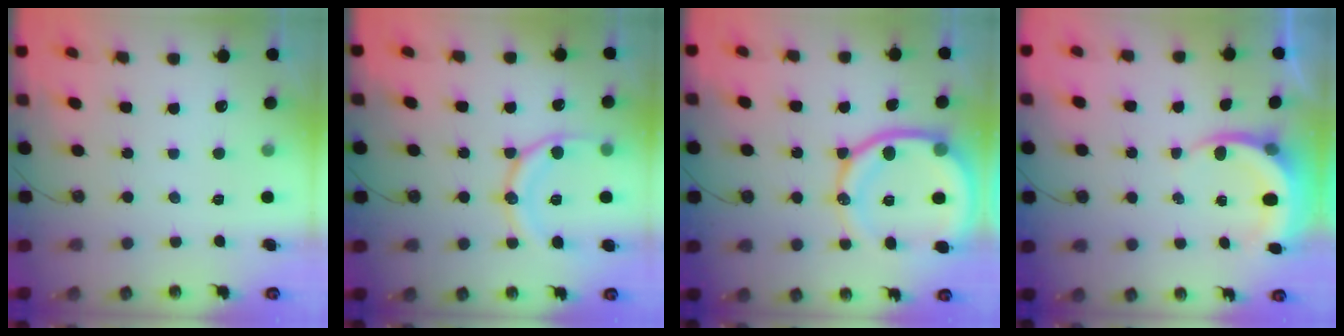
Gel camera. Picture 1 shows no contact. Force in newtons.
{"total": 13.8, "press": 13.7, "slide": 1.6}
{"total": 17.8, "press": 17.7, "slide": 2.2}
{"total": 4.9, "press": 4.9, "slide": 0.1}